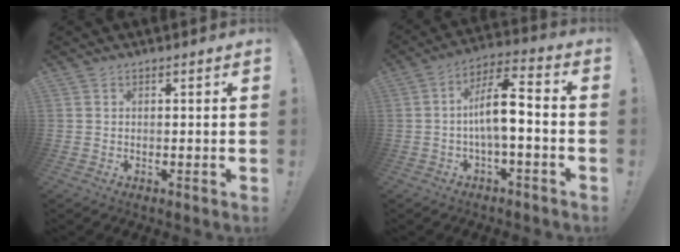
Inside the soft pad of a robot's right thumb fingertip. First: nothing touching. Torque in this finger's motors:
{"motor_torque": [0.32, 0.32, 0.38, 0.37, 0.12]}